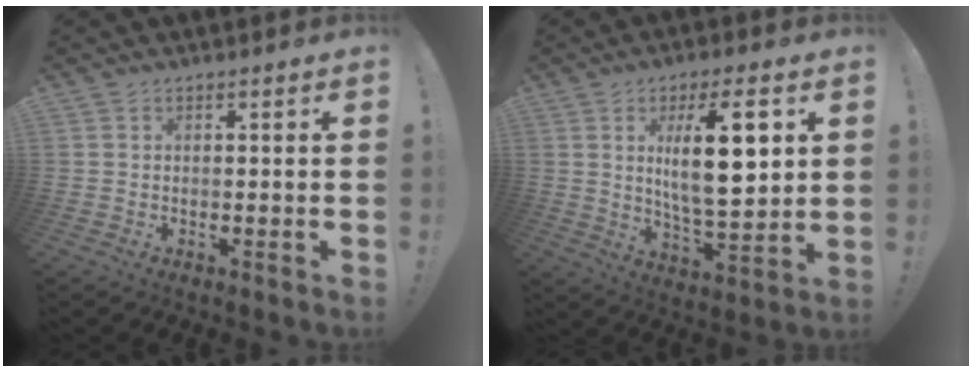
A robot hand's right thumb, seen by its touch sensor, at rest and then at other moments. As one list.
[{"total": 16.1, "force": [4.3, 4.9, 14.7], "torque": [-0.247, -0.012, 0.055]}]